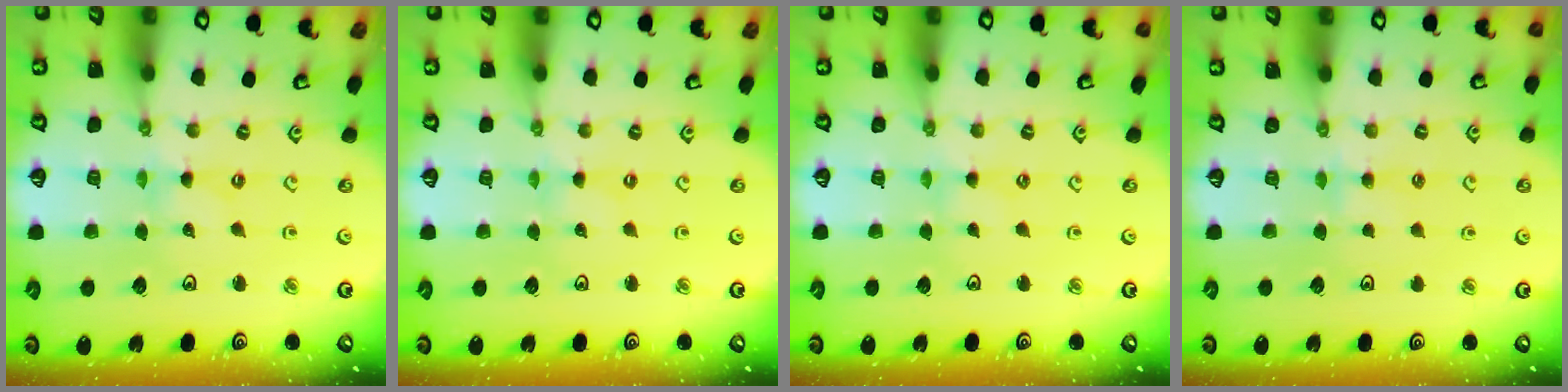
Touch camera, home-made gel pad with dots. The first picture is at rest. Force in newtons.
{"total": 0.0}
{"total": 0.9, "press": 0.8, "slide": 0.2}
{"total": 2.5, "press": 2.5, "slide": 0.4}